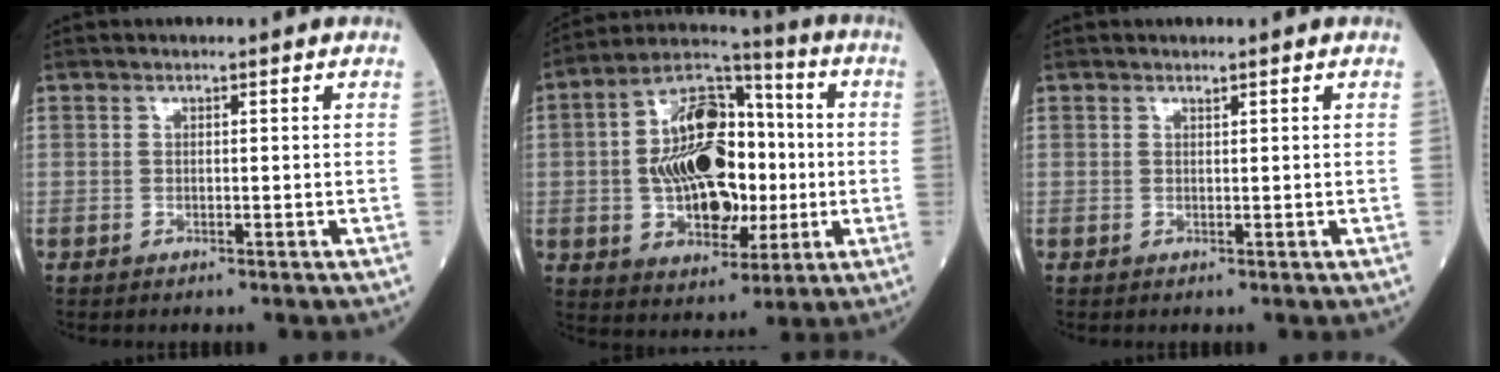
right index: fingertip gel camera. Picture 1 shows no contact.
{"total": 18.4, "force": [-0.1, 10.1, 15.3], "torque": [-0.283, 0.029, 0.001]}
{"total": 0.0}